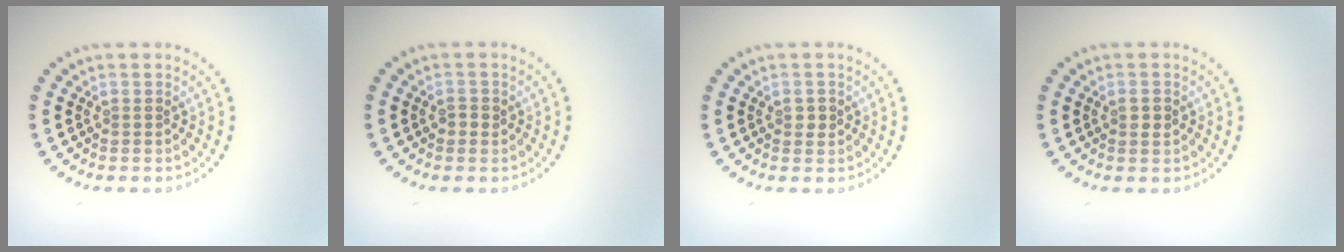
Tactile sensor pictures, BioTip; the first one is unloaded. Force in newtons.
{"total": 1.0, "press": 1.0, "slide": 0.3}
{"total": 1.0, "press": 1.0, "slide": 0.1}
{"total": 1.0, "press": 1.0, "slide": 0.2}